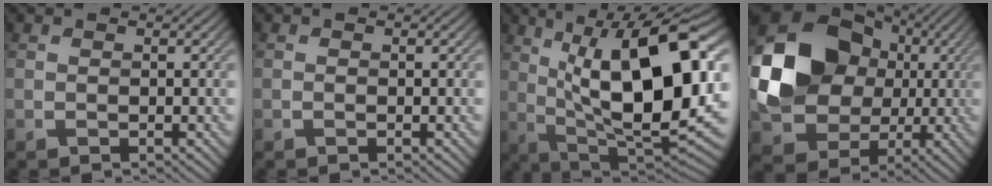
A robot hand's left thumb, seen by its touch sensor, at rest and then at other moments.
{"total": 0.0}
{"total": 19.1, "force": [4.0, 8.3, 16.7], "torque": [-0.267, 0.008, 0.068]}
{"total": 16.5, "force": [1.6, 13.6, 9.2], "torque": [-0.214, -0.002, 0.021]}